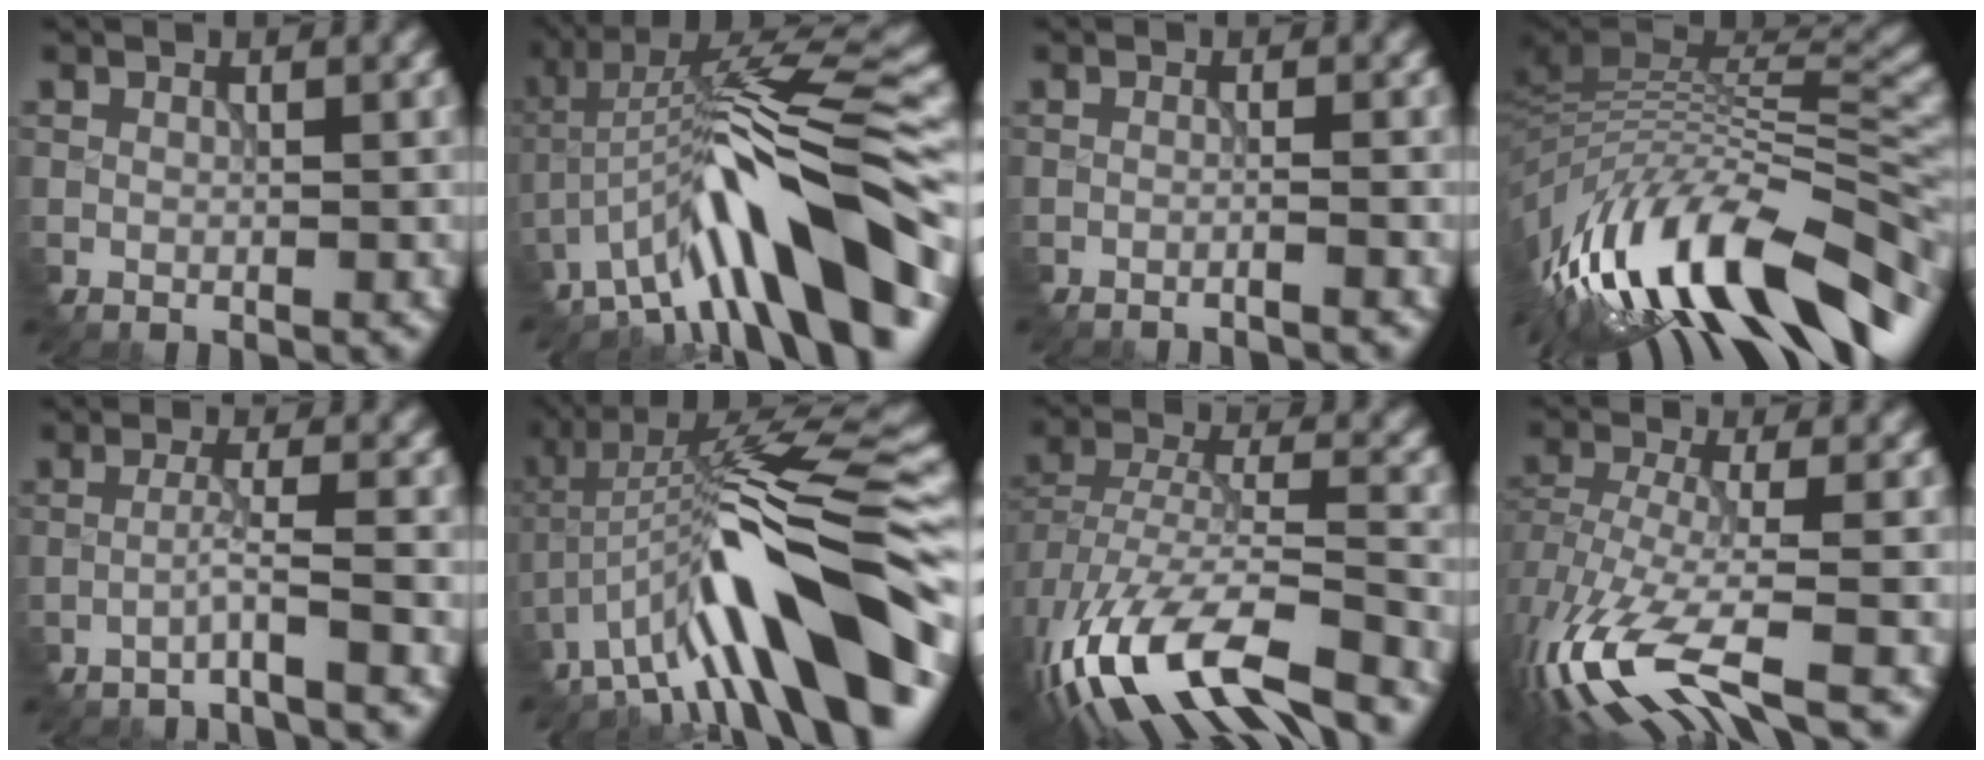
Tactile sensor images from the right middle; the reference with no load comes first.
{"total": 12.5, "force": [-6.6, 2.6, 10.3], "torque": [-0.153, 0.036, -0.099]}
{"total": 1.3, "force": [-1.0, 0.2, 0.8], "torque": [0.000, 0.003, -0.030]}
{"total": 13.7, "force": [-5.1, 5.5, 11.4], "torque": [-0.216, 0.025, -0.088]}
{"total": 2.3, "force": [-1.7, -0.4, 1.5], "torque": [-0.022, 0.011, -0.045]}
{"total": 13.7, "force": [-6.2, 2.8, 11.9], "torque": [-0.183, 0.033, -0.088]}
{"total": 13.8, "force": [-8.2, 5.6, 9.7], "torque": [-0.206, -0.006, -0.125]}
{"total": 10.2, "force": [-6.0, 3.6, 7.4], "torque": [-0.181, -0.020, -0.093]}